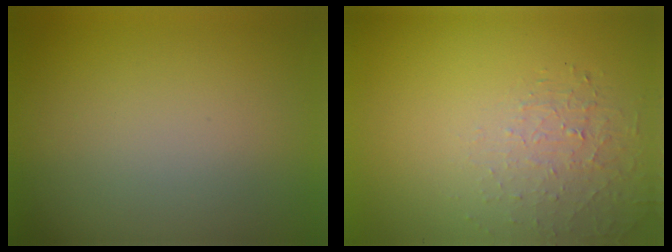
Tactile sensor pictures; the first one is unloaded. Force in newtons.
{"total": 1.4, "press": 0.6, "slide": 1.3}